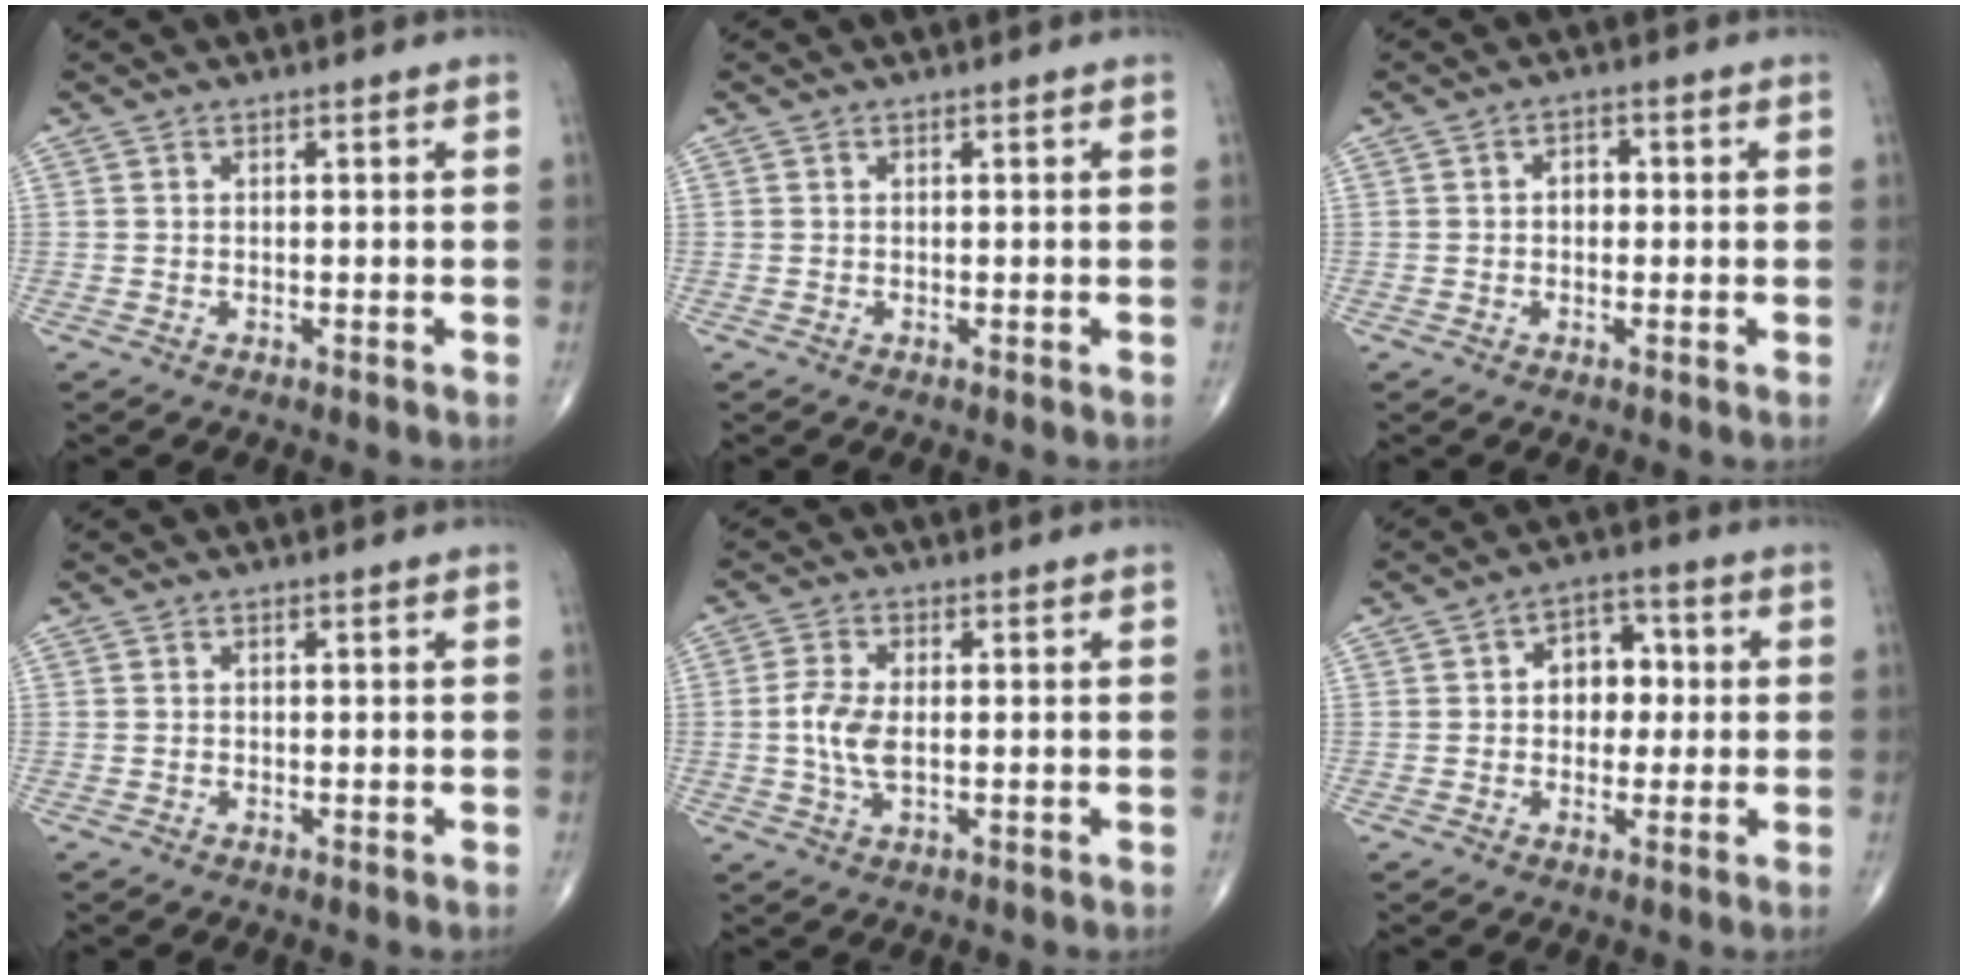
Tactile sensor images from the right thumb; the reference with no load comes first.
{"total": 0.0}
{"total": 2.4, "force": [0.0, 1.8, 1.6], "torque": [-0.012, 0.010, -0.004]}
{"total": 0.0}
{"total": 5.7, "force": [-0.1, 2.9, 5.0], "torque": [-0.113, 0.000, -0.005]}
{"total": 7.4, "force": [0.5, 5.5, 4.9], "torque": [-0.031, 0.017, 0.001]}